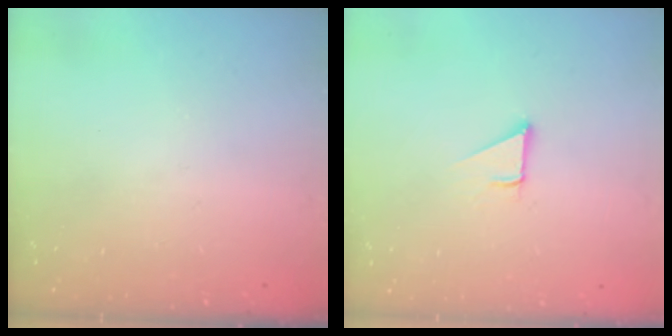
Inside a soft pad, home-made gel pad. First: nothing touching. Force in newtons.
{"total": 1.6, "press": 1.6, "slide": 0.2}